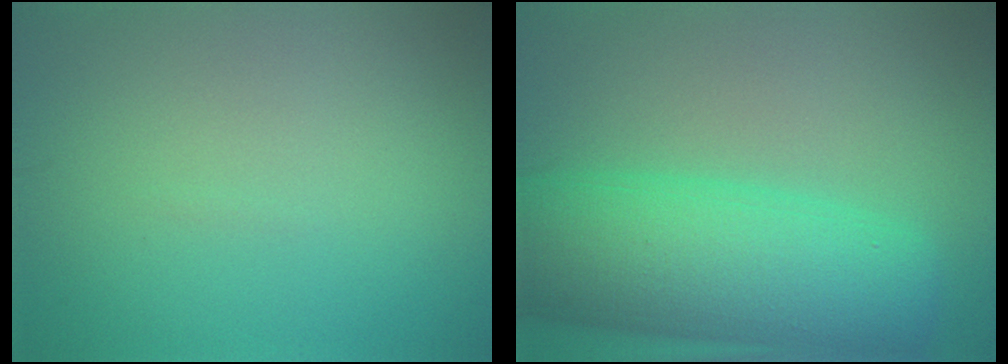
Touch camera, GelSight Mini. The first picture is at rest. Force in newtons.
{"total": 11.4, "press": 11.4, "slide": 0.6}